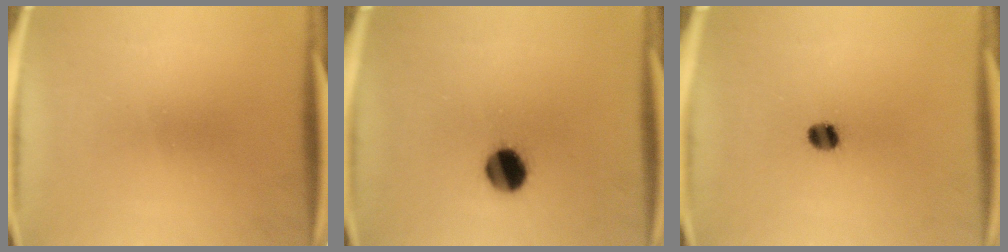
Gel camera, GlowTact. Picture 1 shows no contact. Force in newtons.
{"total": 8.3}
{"total": 3.5}